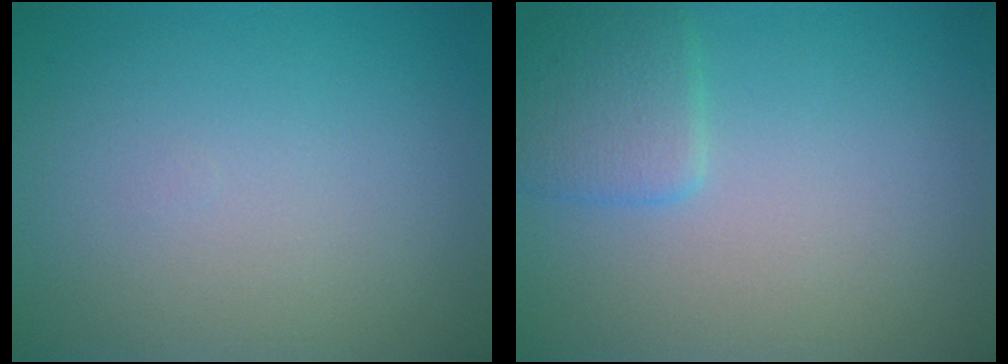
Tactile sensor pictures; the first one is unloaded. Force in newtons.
{"total": 2.3, "press": 2.3, "slide": 0.1}